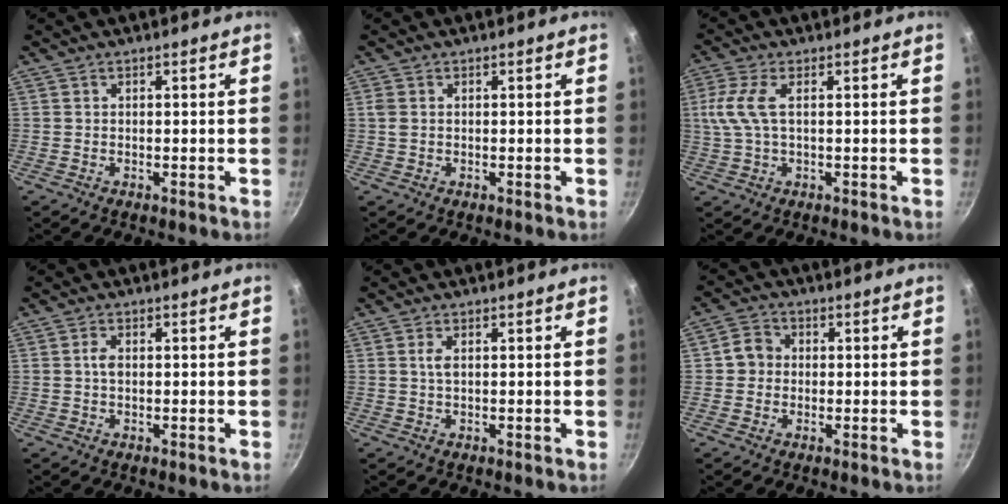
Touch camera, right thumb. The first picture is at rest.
{"total": 1.4, "force": [0.2, 1.0, 0.9], "torque": [-0.017, 0.002, 0.003]}
{"total": 6.5, "force": [0.5, 2.2, 6.0], "torque": [-0.148, 0.010, 0.010]}
{"total": 1.9, "force": [0.1, 1.2, 1.5], "torque": [-0.025, 0.005, 0.001]}
{"total": 1.7, "force": [0.4, 0.7, 1.5], "torque": [-0.029, 0.000, 0.009]}
{"total": 4.3, "force": [0.0, 3.9, 1.7], "torque": [-0.008, 0.009, -0.012]}